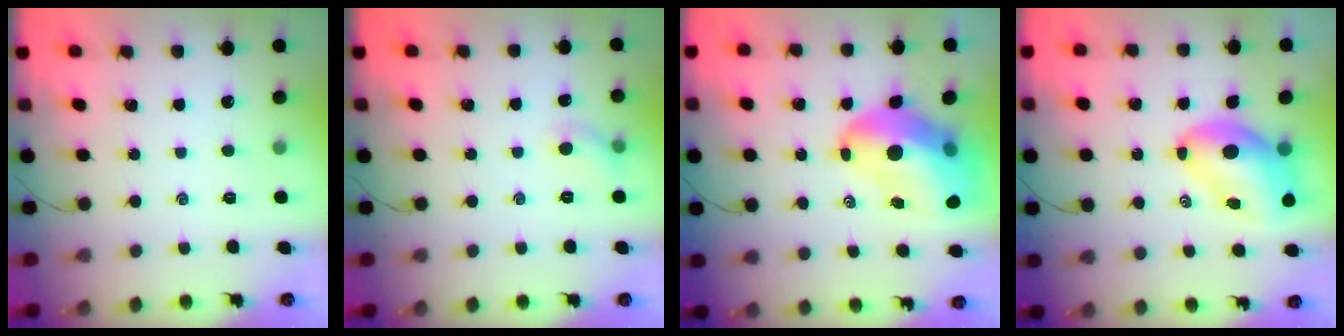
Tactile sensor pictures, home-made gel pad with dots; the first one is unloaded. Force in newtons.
{"total": 4.7, "press": 4.5, "slide": 1.2}
{"total": 16.8, "press": 16.1, "slide": 4.7}
{"total": 10.0, "press": 9.5, "slide": 3.1}